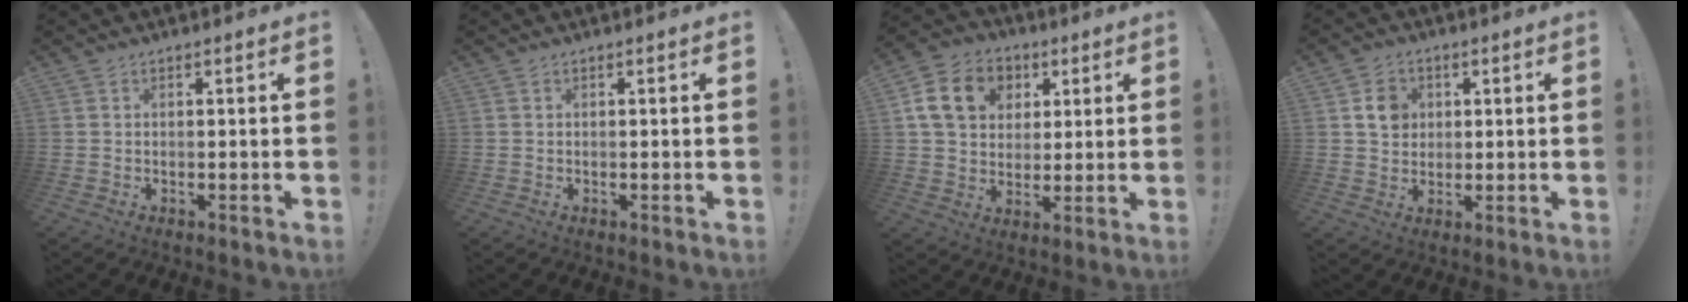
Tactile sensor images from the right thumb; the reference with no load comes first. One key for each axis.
{"total": 0.0}
{"total": 15.4, "fx": 4.9, "fy": 12.3, "fz": 7.9, "tx": -0.107, "ty": -0.009, "tz": 0.100}
{"total": 6.9, "fx": 2.0, "fy": 6.1, "fz": 2.5, "tx": -0.019, "ty": -0.006, "tz": 0.038}